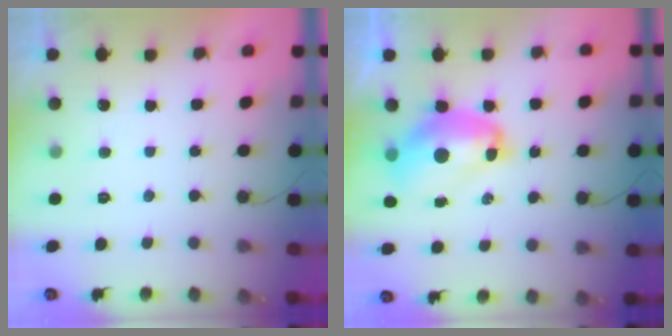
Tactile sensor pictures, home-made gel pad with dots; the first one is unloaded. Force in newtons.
{"total": 13.2, "press": 13.2, "slide": 1.2}